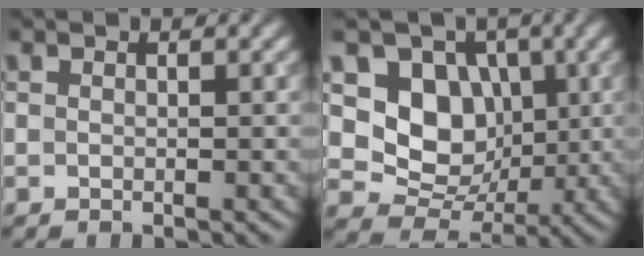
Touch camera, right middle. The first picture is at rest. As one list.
[{"total": 7.3, "force": [1.3, 6.0, 3.9], "torque": [-0.060, -0.011, 0.010]}]